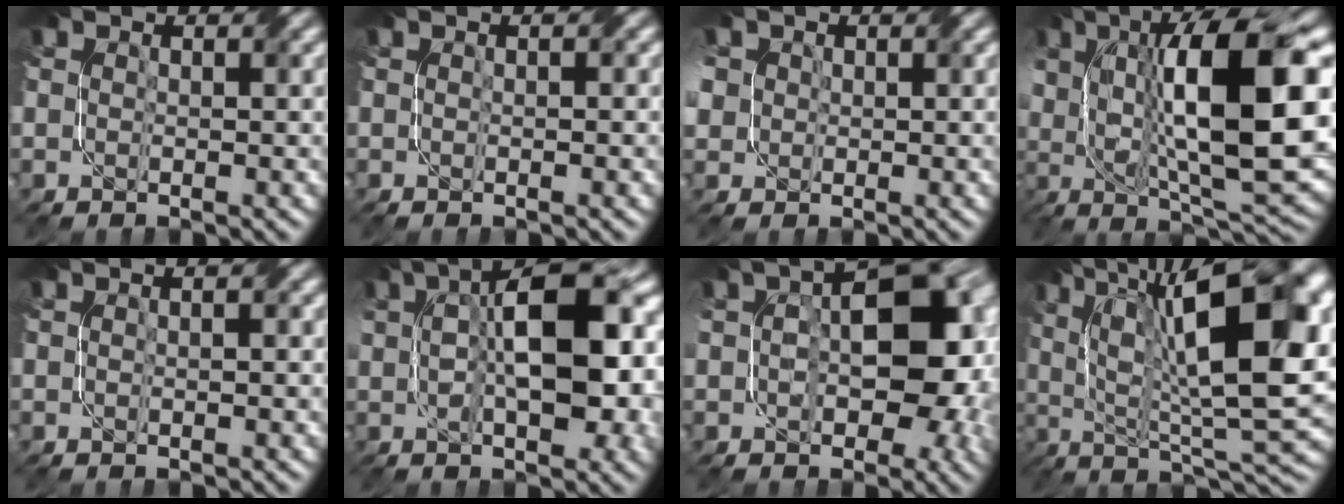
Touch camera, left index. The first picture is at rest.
{"total": 1.1, "force": [0.1, 0.4, 1.1], "torque": [-0.016, -0.003, -0.004]}
{"total": 4.3, "force": [1.1, 3.6, 2.1], "torque": [-0.068, 0.024, 0.023]}
{"total": 14.2, "force": [2.6, 4.3, 13.2], "torque": [-0.211, -0.004, 0.045]}
{"total": 1.7, "force": [0.4, 0.7, 1.5], "torque": [-0.014, -0.004, -0.006]}
{"total": 10.2, "force": [1.7, 4.2, 9.1], "torque": [-0.144, 0.009, 0.027]}
{"total": 13.0, "force": [0.3, 7.6, 10.5], "torque": [-0.113, 0.022, 0.002]}
{"total": 16.2, "force": [3.6, 5.2, 14.9], "torque": [-0.246, 0.009, 0.054]}